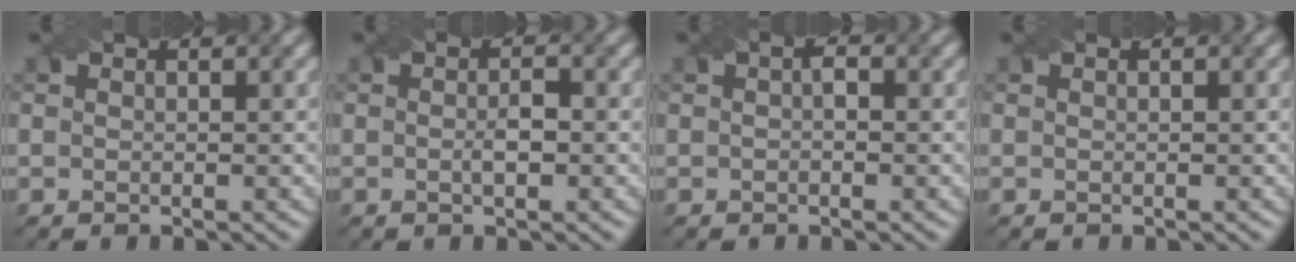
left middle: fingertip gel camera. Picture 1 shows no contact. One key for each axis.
{"total": 1.8, "fx": -0.3, "fy": 0.5, "fz": 1.7, "tx": -0.033, "ty": 0.001, "tz": -0.005}
{"total": 1.1, "fx": -0.1, "fy": 0.6, "fz": 0.9, "tx": -0.017, "ty": 0.003, "tz": -0.001}
{"total": 0.0}